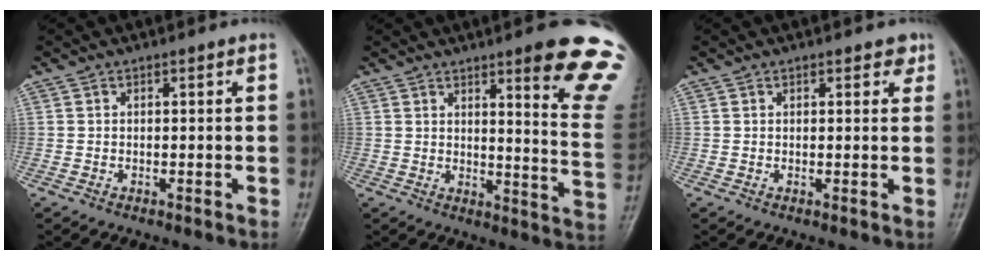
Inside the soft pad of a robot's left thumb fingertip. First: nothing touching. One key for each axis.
{"total": 16.7, "fx": 10.6, "fy": 2.0, "fz": 12.8, "tx": -0.125, "ty": -0.067, "tz": 0.124}
{"total": 2.1, "fx": 1.4, "fy": 1.1, "fz": 1.1, "tx": 0.002, "ty": -0.004, "tz": 0.013}